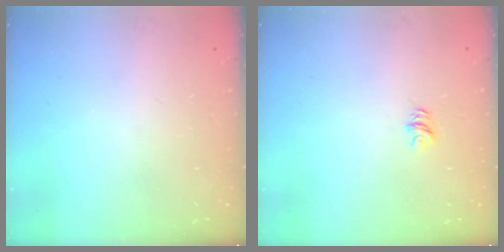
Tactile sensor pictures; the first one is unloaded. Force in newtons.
{"total": 3.5, "press": 3.5, "slide": 0.3}